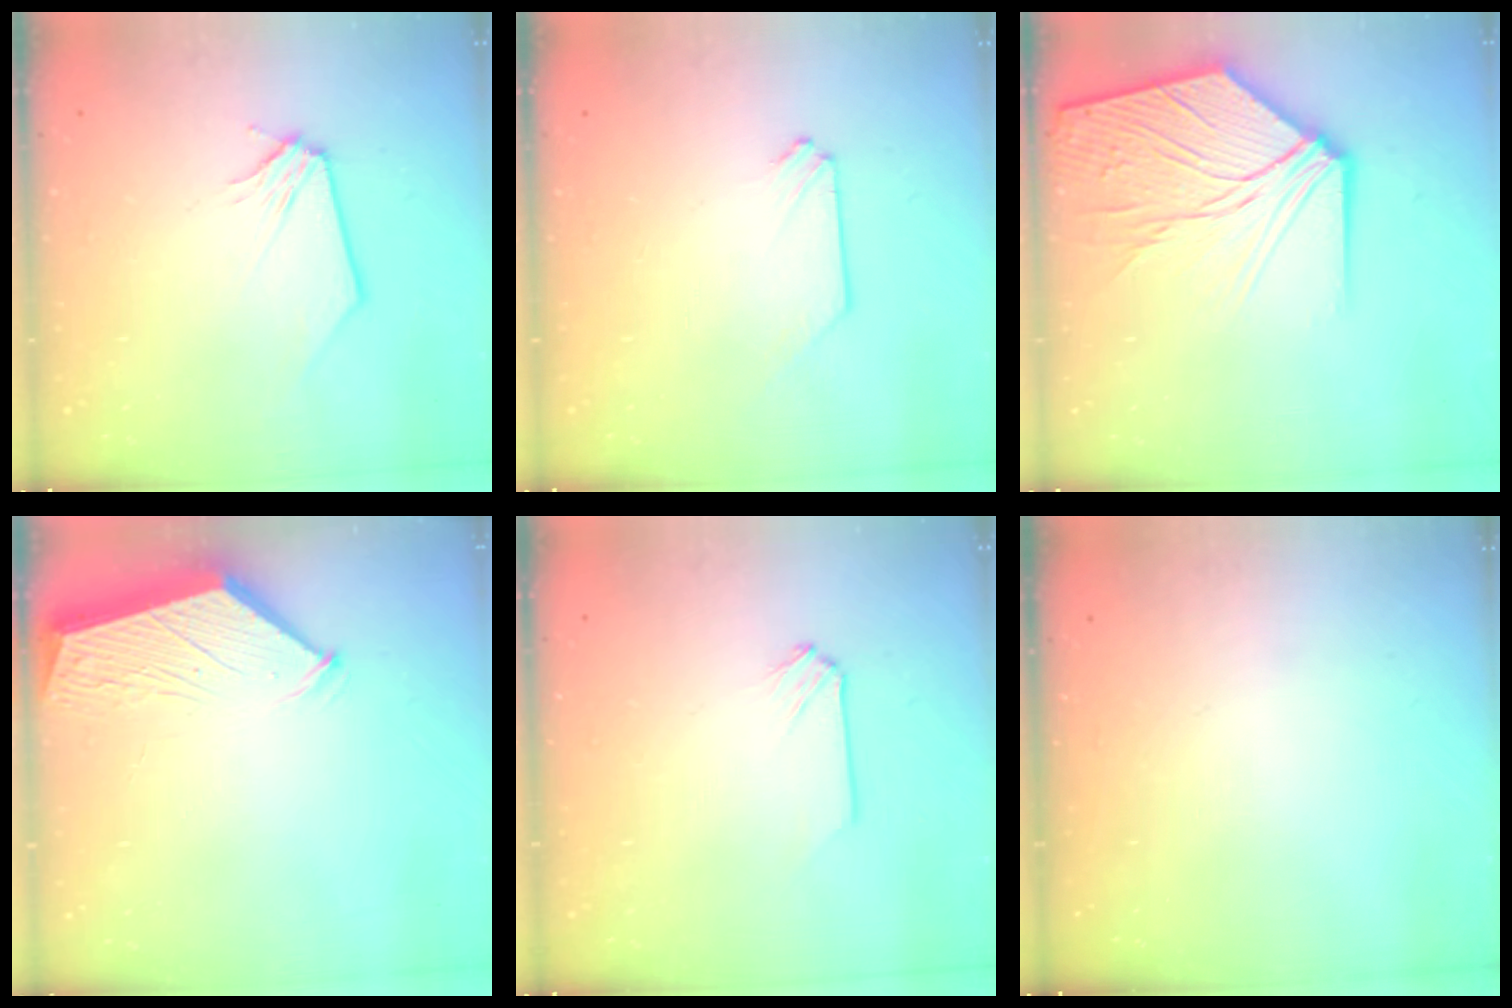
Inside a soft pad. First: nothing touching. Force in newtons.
{"total": 0.0}
{"total": 16.6, "press": 16.3, "slide": 2.9}
{"total": 2.9, "press": 2.9, "slide": 0.4}
{"total": 0.0}
{"total": 0.0}